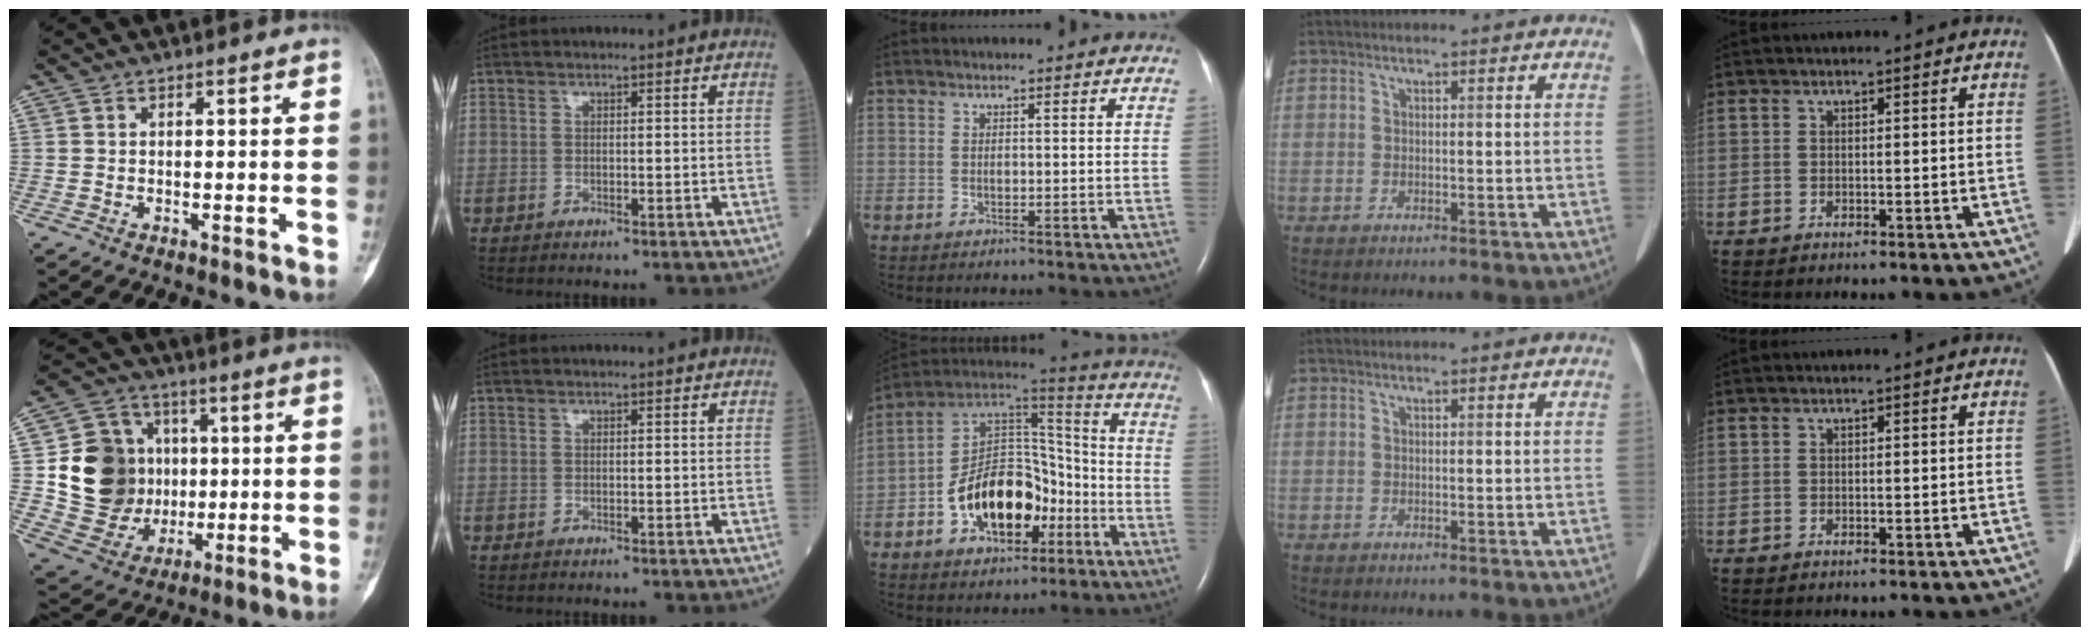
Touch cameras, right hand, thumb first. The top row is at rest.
{"thumb": {"total": 17.4, "force": [1.3, 15.1, 8.5], "torque": [-0.104, 0.011, 0.043]}, "middle": {"total": 15.2, "force": [-6.1, 8.8, 10.8], "torque": [-0.203, 0.033, -0.098]}}